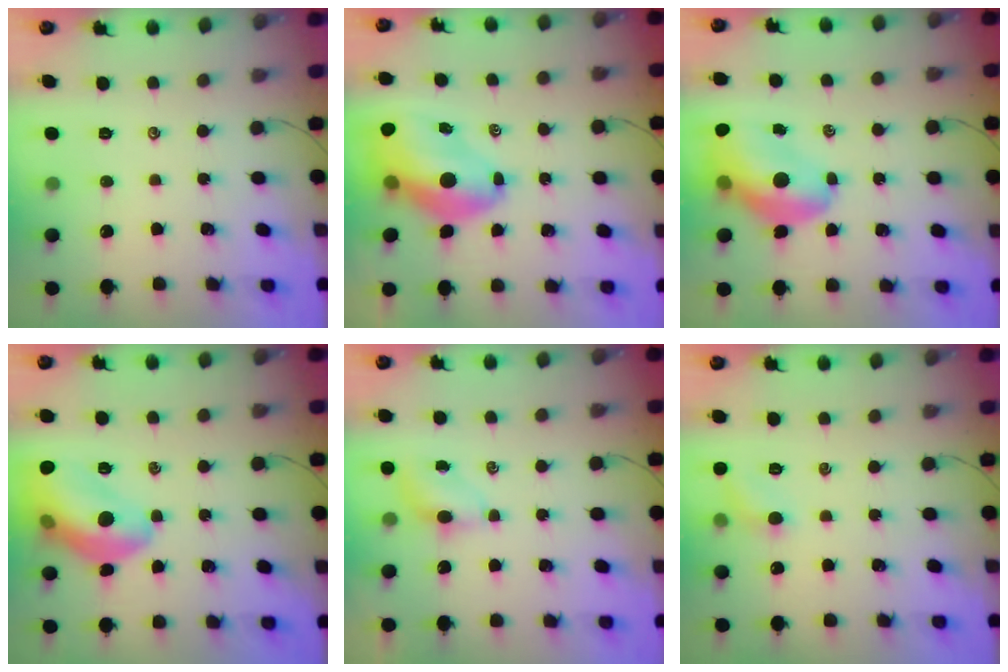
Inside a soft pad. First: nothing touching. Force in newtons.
{"total": 13.2, "press": 12.5, "slide": 4.2}
{"total": 12.8, "press": 12.2, "slide": 3.9}
{"total": 15.9, "press": 15.7, "slide": 2.2}
{"total": 4.0, "press": 3.9, "slide": 1.2}
{"total": 6.0, "press": 5.7, "slide": 1.8}